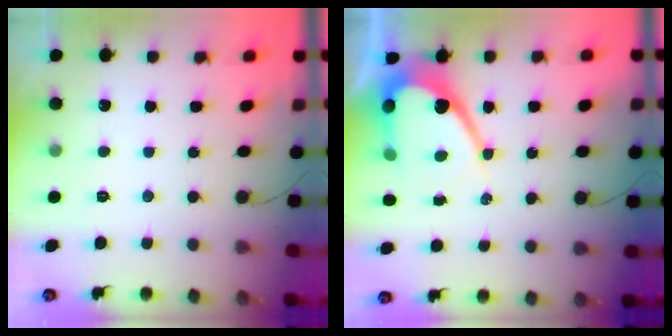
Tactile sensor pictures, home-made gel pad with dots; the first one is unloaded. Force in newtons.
{"total": 13.5, "press": 13.5, "slide": 1.1}